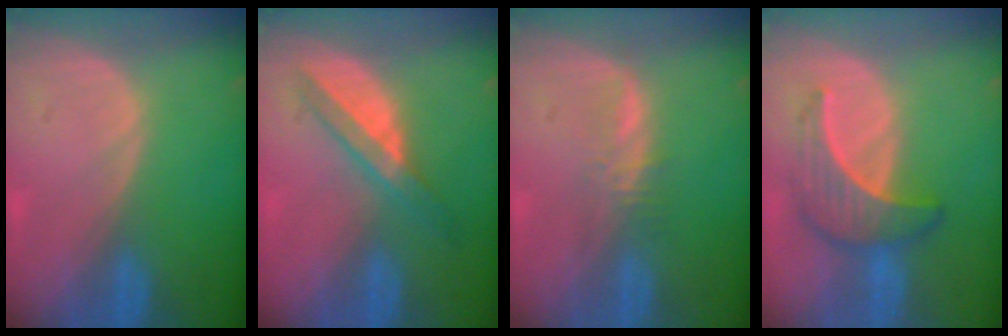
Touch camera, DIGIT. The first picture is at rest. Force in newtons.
{"total": 6.0, "press": 5.3, "slide": 2.8}
{"total": 2.4, "press": 2.4, "slide": 0.2}
{"total": 6.6, "press": 6.5, "slide": 1.2}